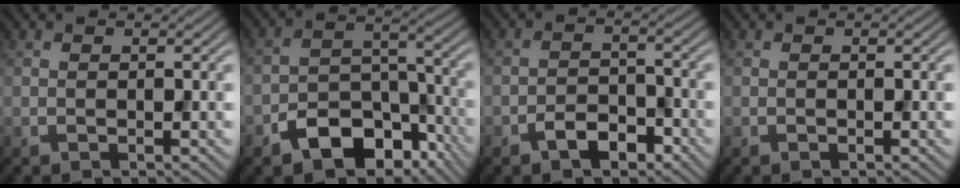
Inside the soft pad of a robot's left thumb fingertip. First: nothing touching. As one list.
[{"total": 9.4, "force": [-5.7, 5.6, 4.9], "torque": [-0.076, -0.013, -0.104]}, {"total": 3.8, "force": [-2.5, 2.1, 2.0], "torque": [-0.032, 0.004, -0.050]}, {"total": 0.0}]